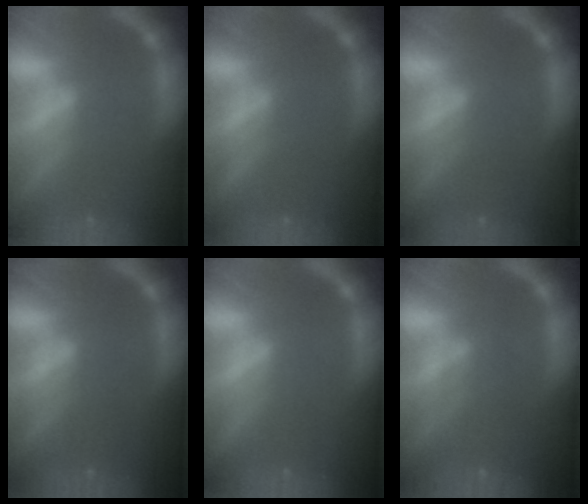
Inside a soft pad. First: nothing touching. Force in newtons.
{"total": 0.0}
{"total": 2.0}
{"total": 1.5}
{"total": 0.9}
{"total": 3.6}